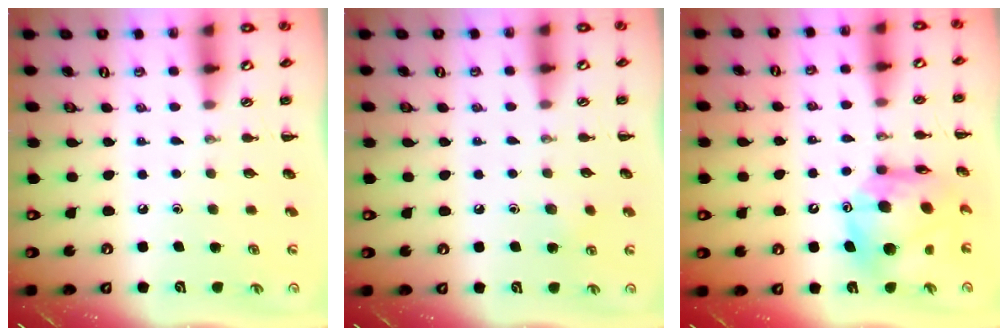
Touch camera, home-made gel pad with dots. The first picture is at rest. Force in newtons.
{"total": 4.9, "press": 4.6, "slide": 1.5}
{"total": 12.6, "press": 12.1, "slide": 3.5}